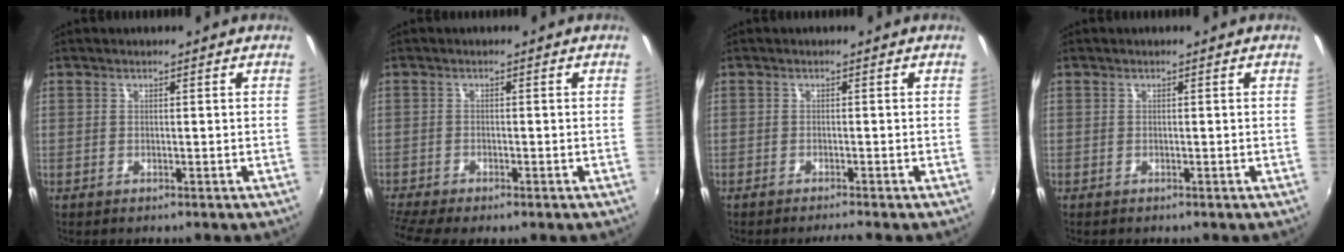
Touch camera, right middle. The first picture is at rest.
{"total": 5.6, "force": [-4.7, 0.7, 3.1], "torque": [-0.081, -0.031, -0.083]}
{"total": 1.9, "force": [-1.8, -0.3, 0.6], "torque": [-0.015, -0.011, -0.033]}
{"total": 0.0}